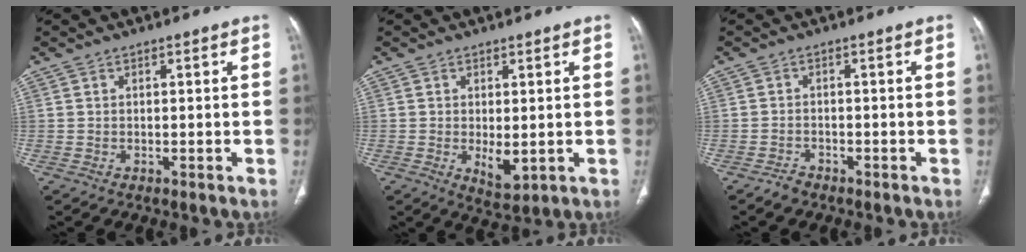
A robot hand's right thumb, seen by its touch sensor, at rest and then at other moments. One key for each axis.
{"total": 4.2, "fx": -0.5, "fy": 1.9, "fz": 3.6, "tx": -0.053, "ty": -0.013, "tz": 0.003}
{"total": 1.8, "fx": -1.5, "fy": 0.9, "fz": 0.2, "tx": -0.009, "ty": 0.007, "tz": -0.026}